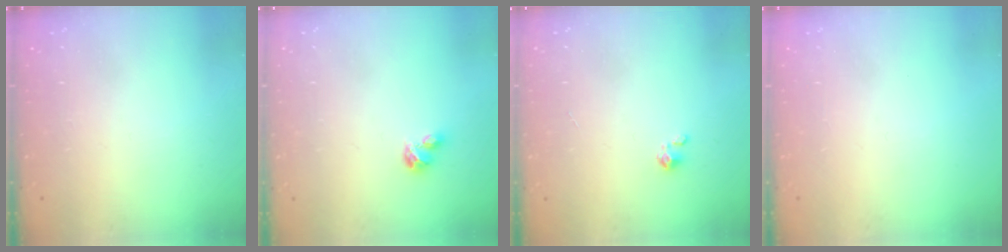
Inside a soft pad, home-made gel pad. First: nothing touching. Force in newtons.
{"total": 2.9, "press": 2.8, "slide": 0.5}
{"total": 0.0}
{"total": 0.0}